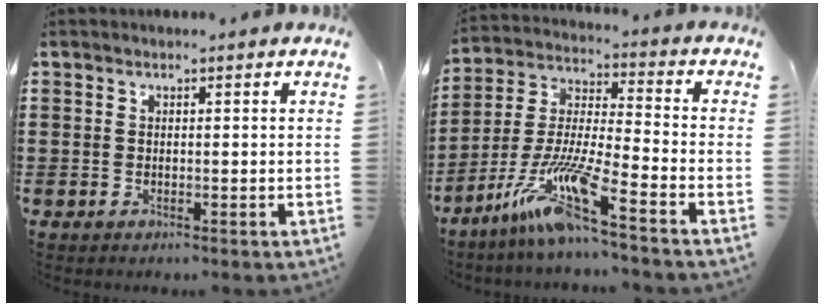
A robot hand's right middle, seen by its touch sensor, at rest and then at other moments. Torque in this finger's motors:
{"motor_torque": [1.25, -0.89, 0.88, 0.21]}